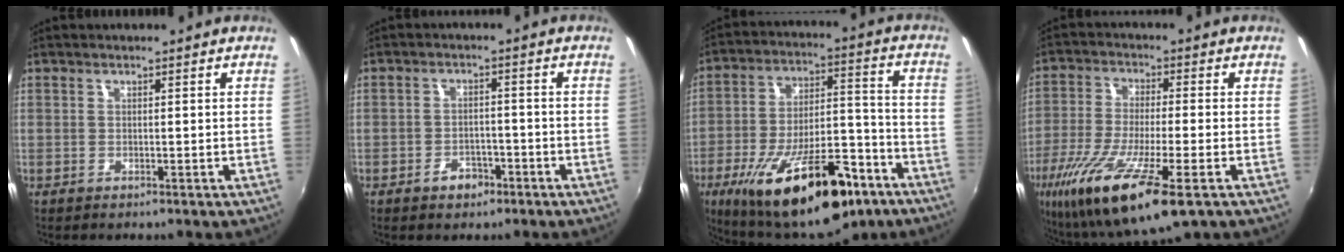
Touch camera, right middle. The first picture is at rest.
{"total": 4.0, "force": [-2.6, 2.6, 1.6], "torque": [-0.035, 0.003, -0.033]}
{"total": 25.5, "force": [-15.4, 9.3, 18.0], "torque": [-0.311, -0.021, -0.229]}
{"total": 18.6, "force": [-9.6, 4.0, 15.5], "torque": [-0.316, -0.064, -0.174]}